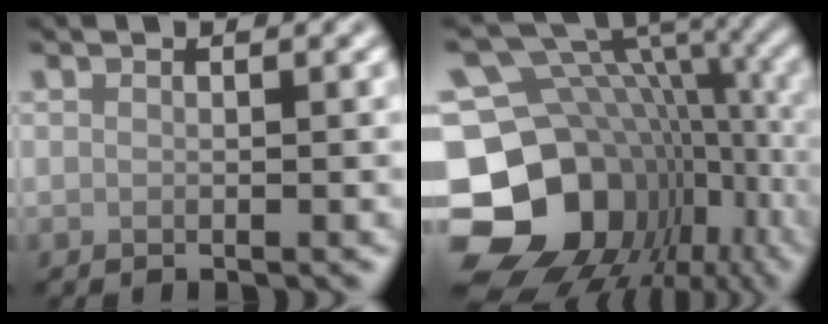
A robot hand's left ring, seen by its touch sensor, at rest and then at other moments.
{"total": 17.5, "force": [-5.6, 13.2, 10.1], "torque": [-0.192, -0.001, -0.081]}